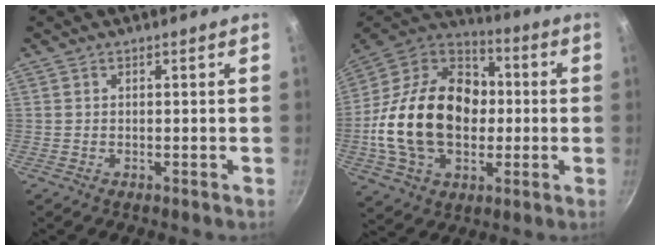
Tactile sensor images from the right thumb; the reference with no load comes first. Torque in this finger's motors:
{"motor_torque": [1.11, 3.90, 2.16, -0.61, 0.51]}